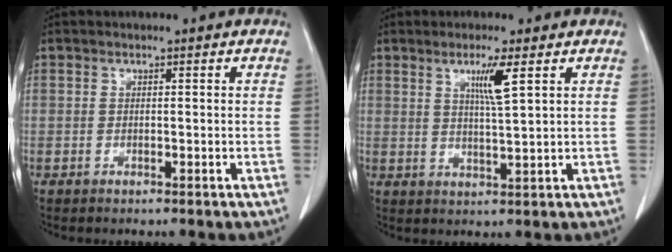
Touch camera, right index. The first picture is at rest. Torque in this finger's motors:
{"motor_torque": [0.18, 0.10, 0.05, 0.07]}